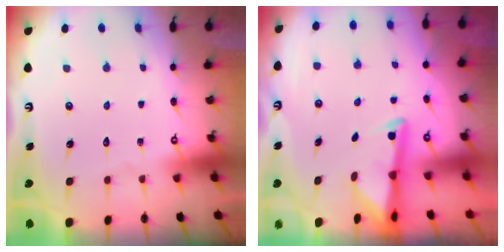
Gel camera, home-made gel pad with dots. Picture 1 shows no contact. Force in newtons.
{"total": 3.0, "press": 2.9, "slide": 0.6}